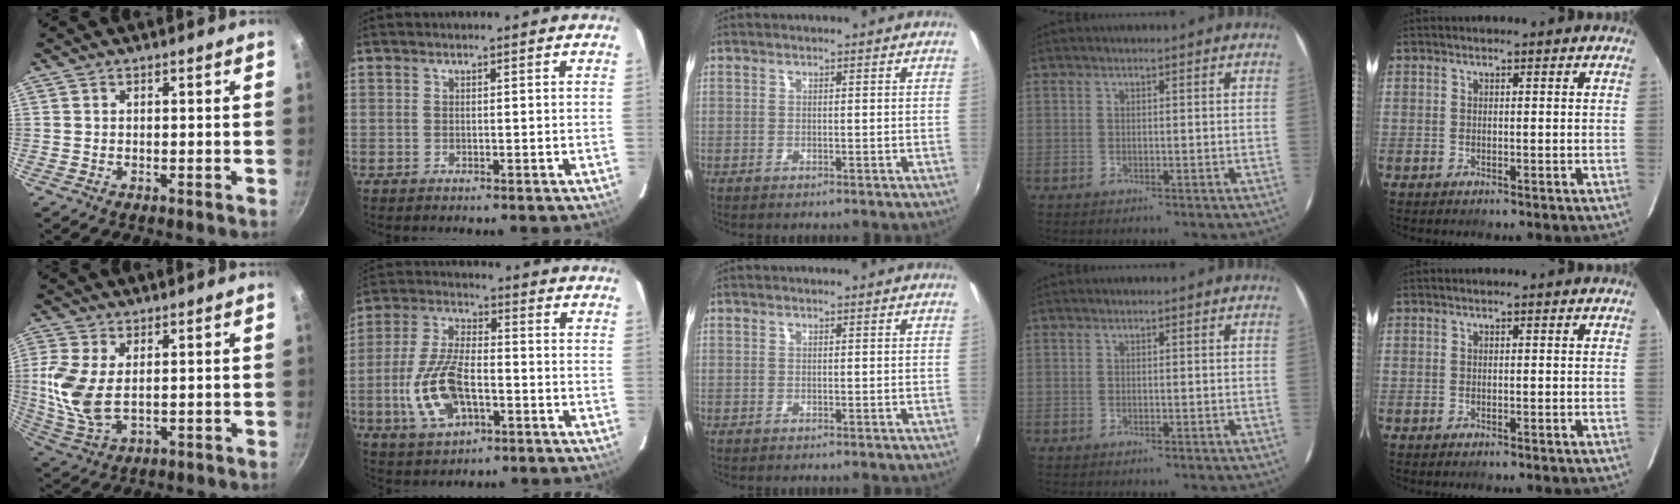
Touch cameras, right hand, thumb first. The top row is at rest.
{"thumb": {"total": 10.3, "force": [1.4, 5.8, 8.4], "torque": [-0.182, -0.007, 0.035]}, "index": {"total": 13.6, "force": [-4.1, 6.5, 11.2], "torque": [-0.246, -0.001, -0.072]}}